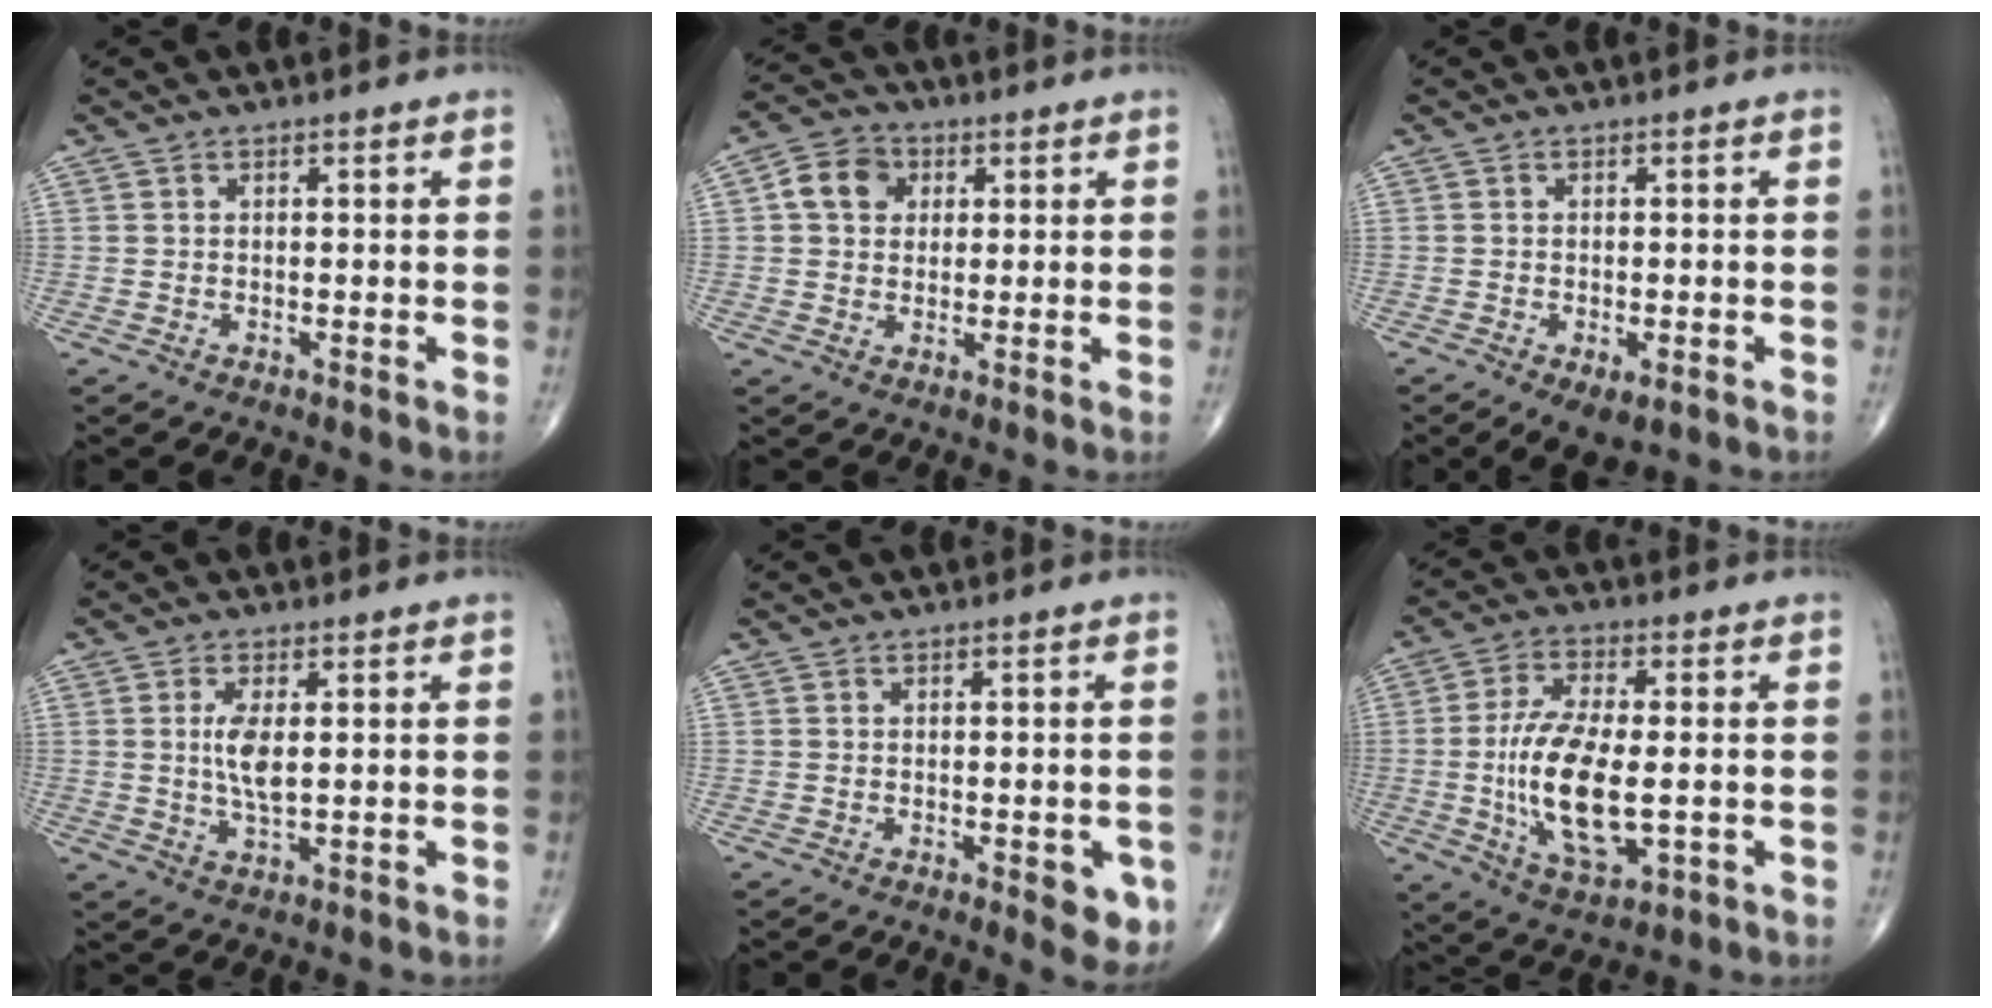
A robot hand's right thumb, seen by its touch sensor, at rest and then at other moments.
{"total": 6.9, "force": [1.7, 5.6, 3.6], "torque": [-0.047, 0.008, 0.022]}
{"total": 5.1, "force": [-2.5, 2.4, 3.7], "torque": [-0.057, 0.000, -0.031]}
{"total": 5.4, "force": [0.8, 1.9, 4.9], "torque": [-0.103, -0.012, 0.017]}
{"total": 4.9, "force": [-1.7, 2.0, 4.1], "torque": [-0.027, -0.004, -0.017]}
{"total": 15.3, "force": [-1.7, 6.8, 13.7], "torque": [-0.257, -0.007, -0.025]}